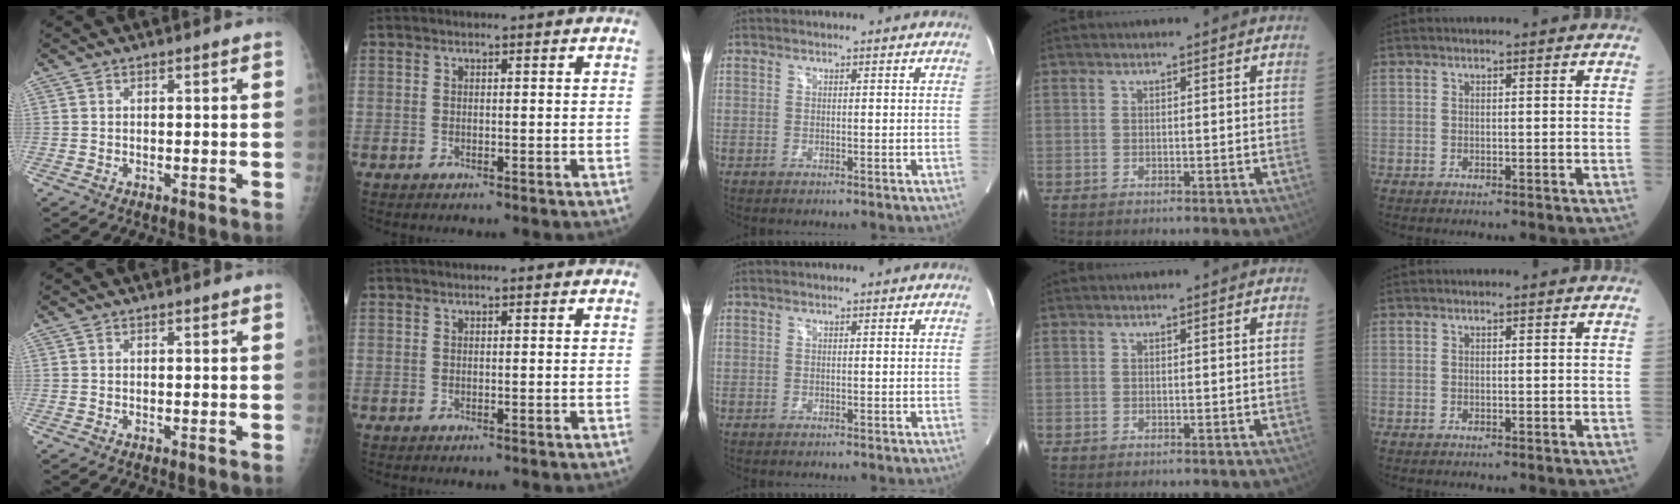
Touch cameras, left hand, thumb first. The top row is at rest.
{}